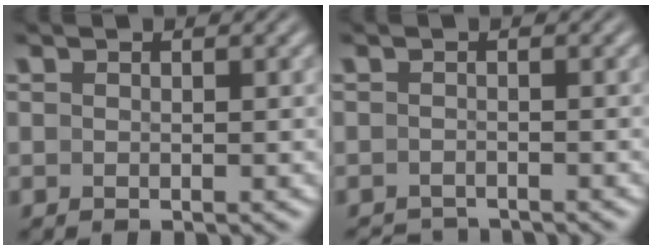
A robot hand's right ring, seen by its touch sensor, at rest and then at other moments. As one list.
[{"total": 2.7, "force": [-2.7, -0.1, -0.1], "torque": [-0.001, -0.014, -0.040]}]